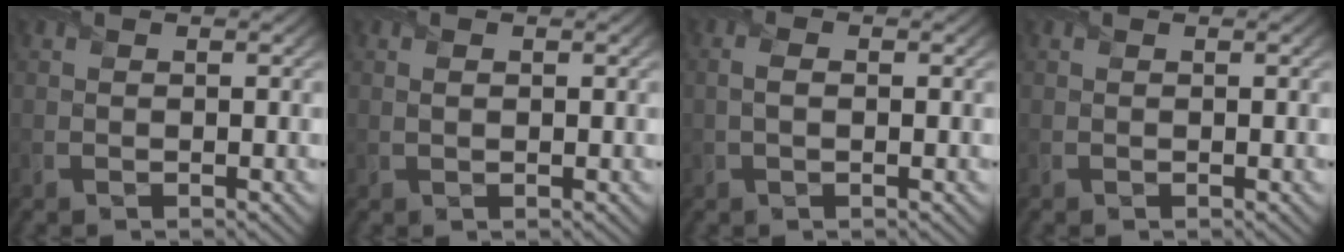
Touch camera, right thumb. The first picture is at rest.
{"total": 0.8, "force": [0.0, 0.4, 0.6], "torque": [-0.015, -0.002, 0.000]}
{"total": 1.7, "force": [-0.2, 0.9, 1.4], "torque": [-0.034, -0.002, -0.002]}
{"total": 0.0}